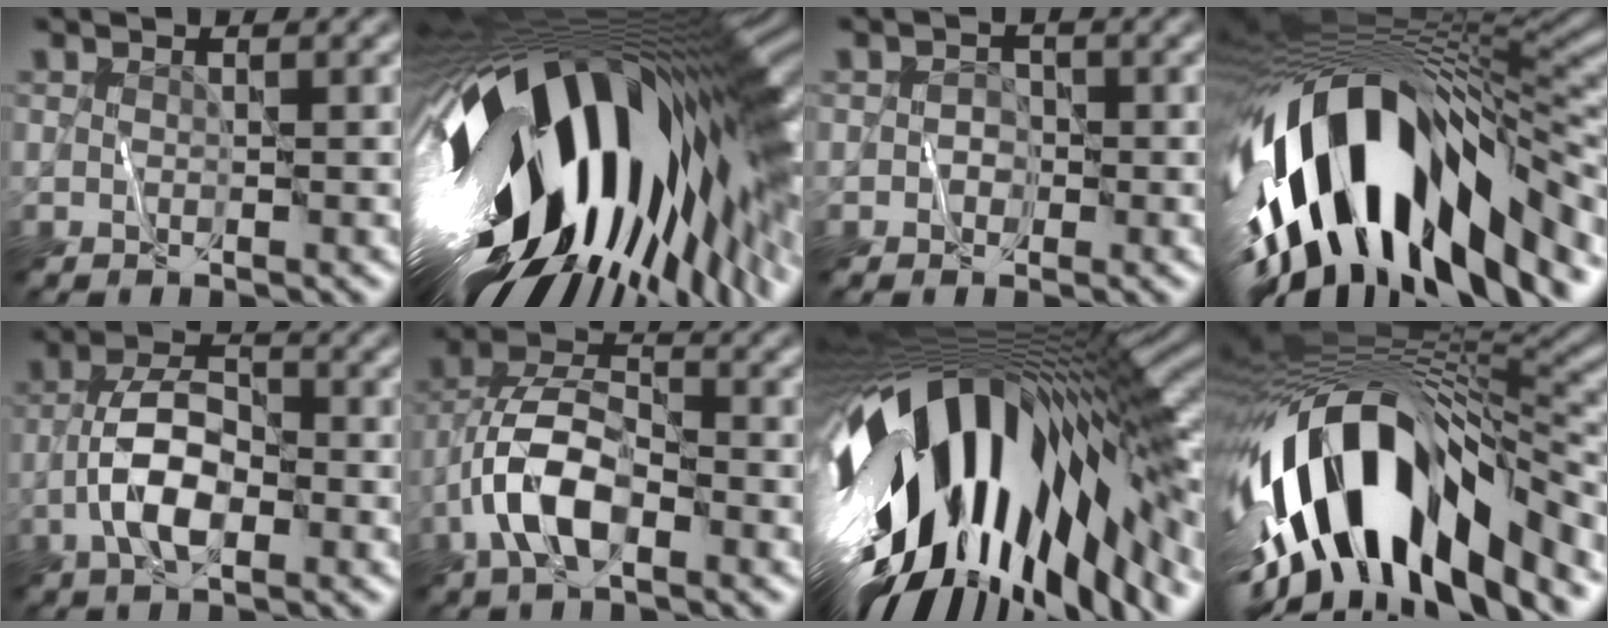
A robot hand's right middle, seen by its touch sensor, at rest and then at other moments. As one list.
[{"total": 19.9, "force": [-2.0, 8.8, 17.8], "torque": [-0.306, -0.059, -0.033]}, {"total": 0.9, "force": [-0.2, 0.9, 0.3], "torque": [0.005, 0.004, -0.007]}, {"total": 16.5, "force": [-5.3, 7.8, 13.6], "torque": [-0.237, -0.009, -0.076]}, {"total": 5.4, "force": [-1.8, 2.4, 4.5], "torque": [-0.083, 0.010, -0.039]}, {"total": 6.9, "force": [-2.7, 3.4, 5.4], "torque": [-0.105, 0.011, -0.058]}, {"total": 18.4, "force": [-3.8, 8.4, 15.9], "torque": [-0.279, -0.031, -0.068]}, {"total": 15.2, "force": [-5.6, 6.8, 12.4], "torque": [-0.217, 0.007, -0.089]}]